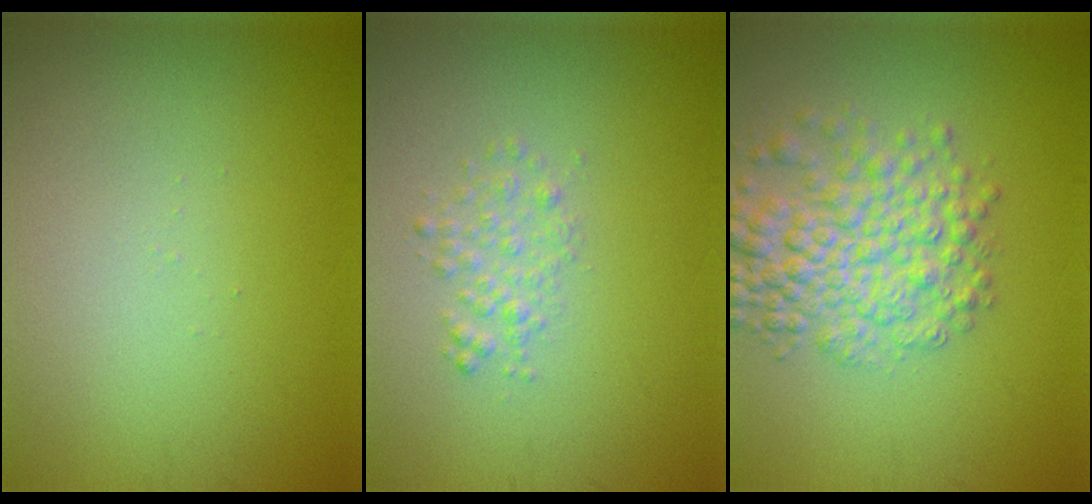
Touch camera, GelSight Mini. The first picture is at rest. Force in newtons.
{"total": 1.6, "press": 1.6, "slide": 0.1}
{"total": 5.9, "press": 5.9, "slide": 0.1}